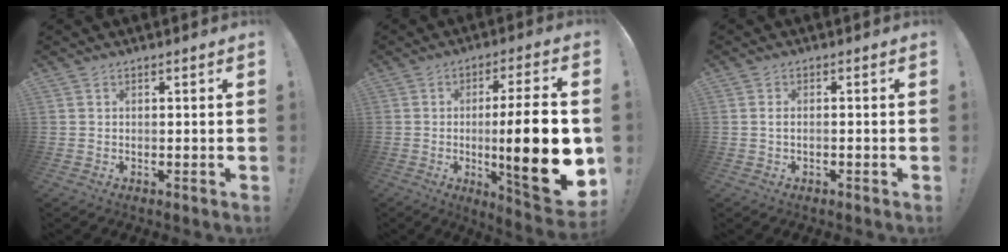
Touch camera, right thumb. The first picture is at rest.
{"total": 21.8, "force": [-2.4, 3.3, 21.4], "torque": [-0.328, -0.005, -0.033]}
{"total": 1.5, "force": [-0.7, 0.4, 1.3], "torque": [-0.027, 0.005, -0.013]}